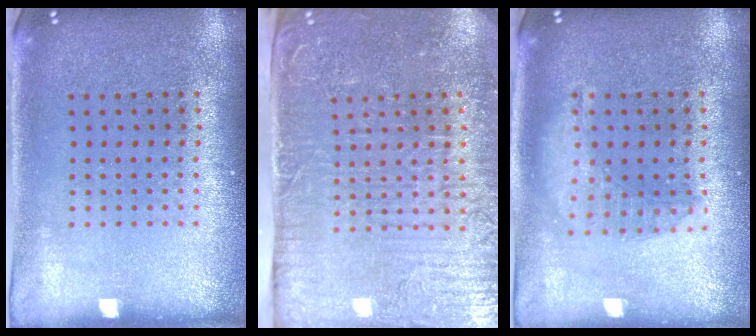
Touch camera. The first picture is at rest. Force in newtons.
{"total": 5.3, "press": 4.5, "slide": 2.8}
{"total": 1.5, "press": 1.5, "slide": 0.5}